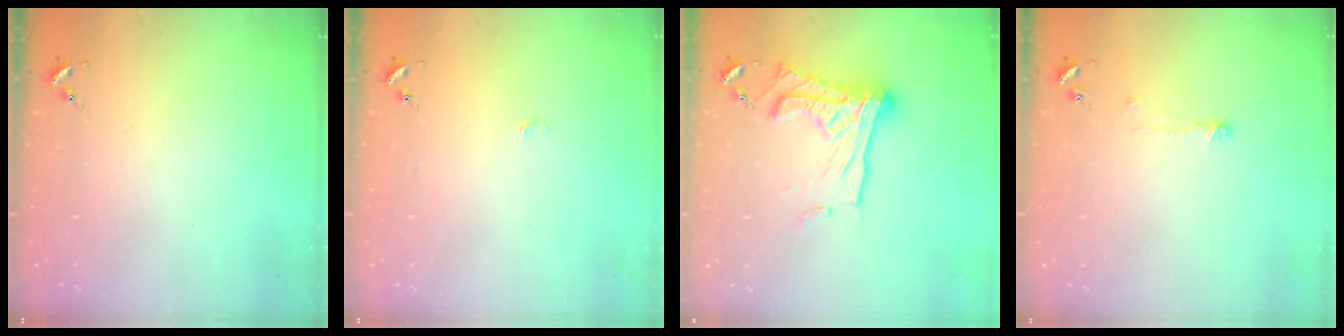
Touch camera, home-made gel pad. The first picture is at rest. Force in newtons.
{"total": 3.0, "press": 3.0, "slide": 0.3}
{"total": 20.0, "press": 19.9, "slide": 1.7}
{"total": 6.4, "press": 6.4, "slide": 0.4}